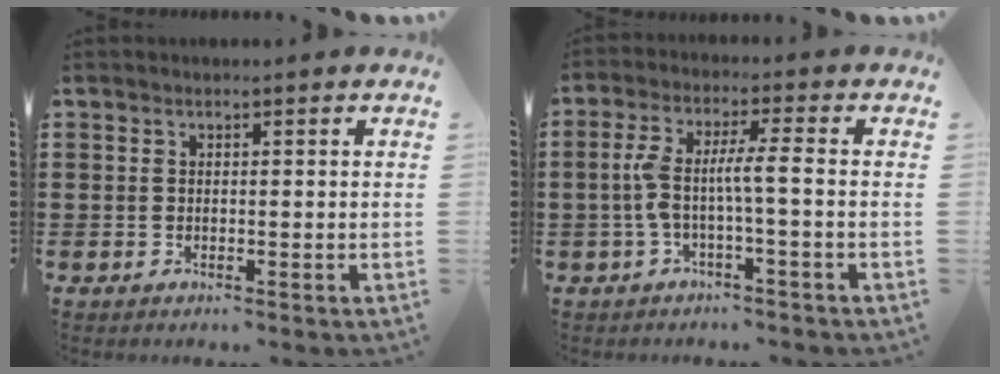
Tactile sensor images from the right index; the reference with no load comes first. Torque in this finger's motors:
{"motor_torque": [1.27, -0.52, 0.27, 0.21]}